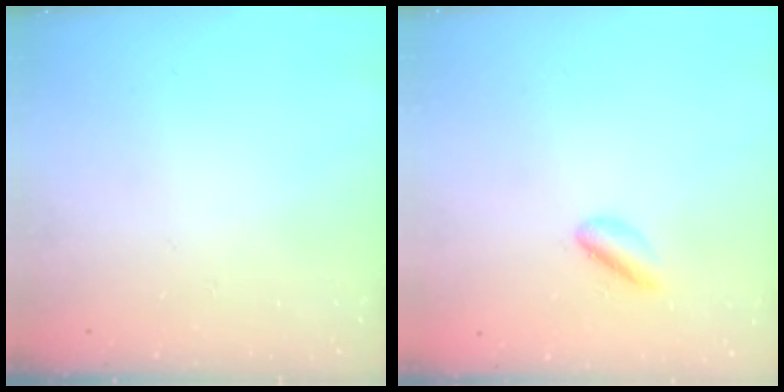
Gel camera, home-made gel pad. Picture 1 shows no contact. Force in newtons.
{"total": 3.3, "press": 3.1, "slide": 1.3}